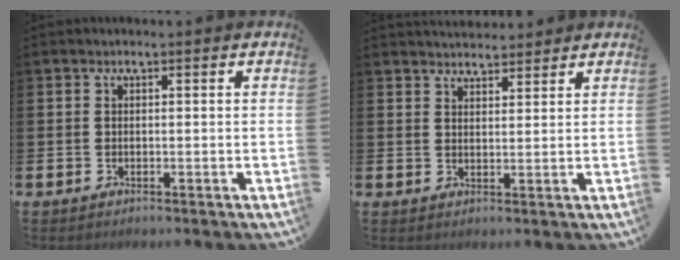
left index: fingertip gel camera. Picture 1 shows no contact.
{"total": 3.6, "force": [3.5, 0.8, -0.1], "torque": [0.003, -0.018, 0.064]}